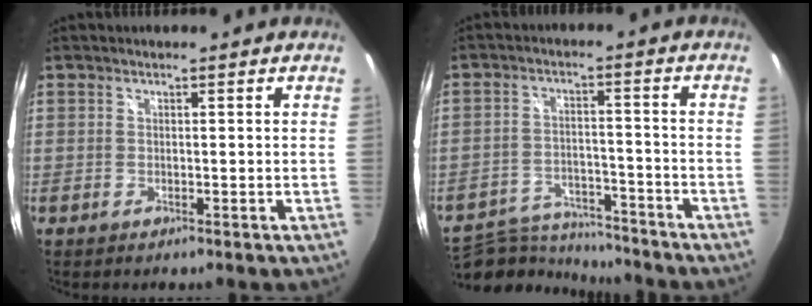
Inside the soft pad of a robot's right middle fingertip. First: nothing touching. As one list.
[{"total": 16.1, "force": [-14.2, 4.7, 5.9], "torque": [-0.139, -0.008, -0.221]}]